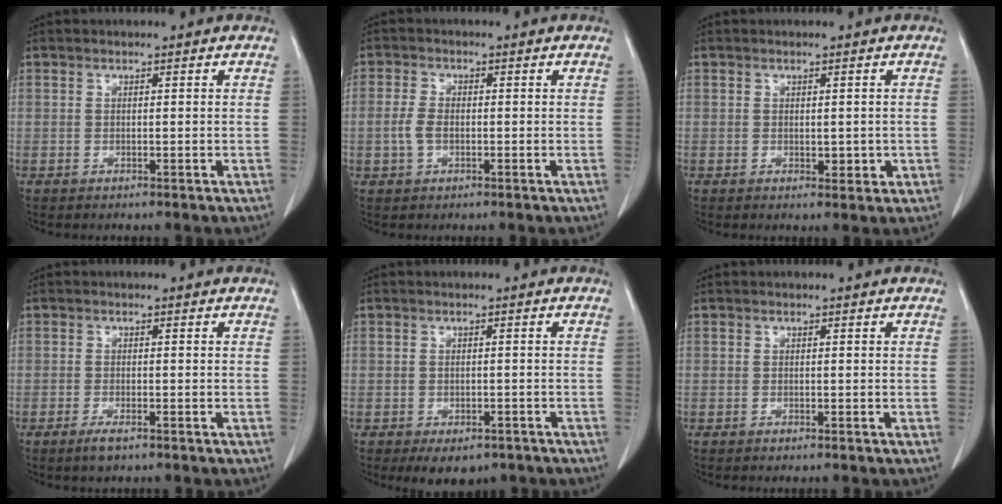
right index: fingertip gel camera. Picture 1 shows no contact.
{"total": 2.9, "force": [-0.6, 1.6, 2.3], "torque": [-0.059, 0.006, -0.014]}
{"total": 2.3, "force": [-0.3, 1.3, 1.9], "torque": [-0.020, -0.003, 0.002]}
{"total": 2.2, "force": [-1.5, 0.4, 1.6], "torque": [-0.033, -0.003, -0.027]}
{"total": 5.6, "force": [-4.1, 3.1, 2.4], "torque": [-0.021, 0.000, -0.052]}
{"total": 0.5, "force": [-0.4, 0.0, 0.3], "torque": [-0.009, -0.002, -0.007]}